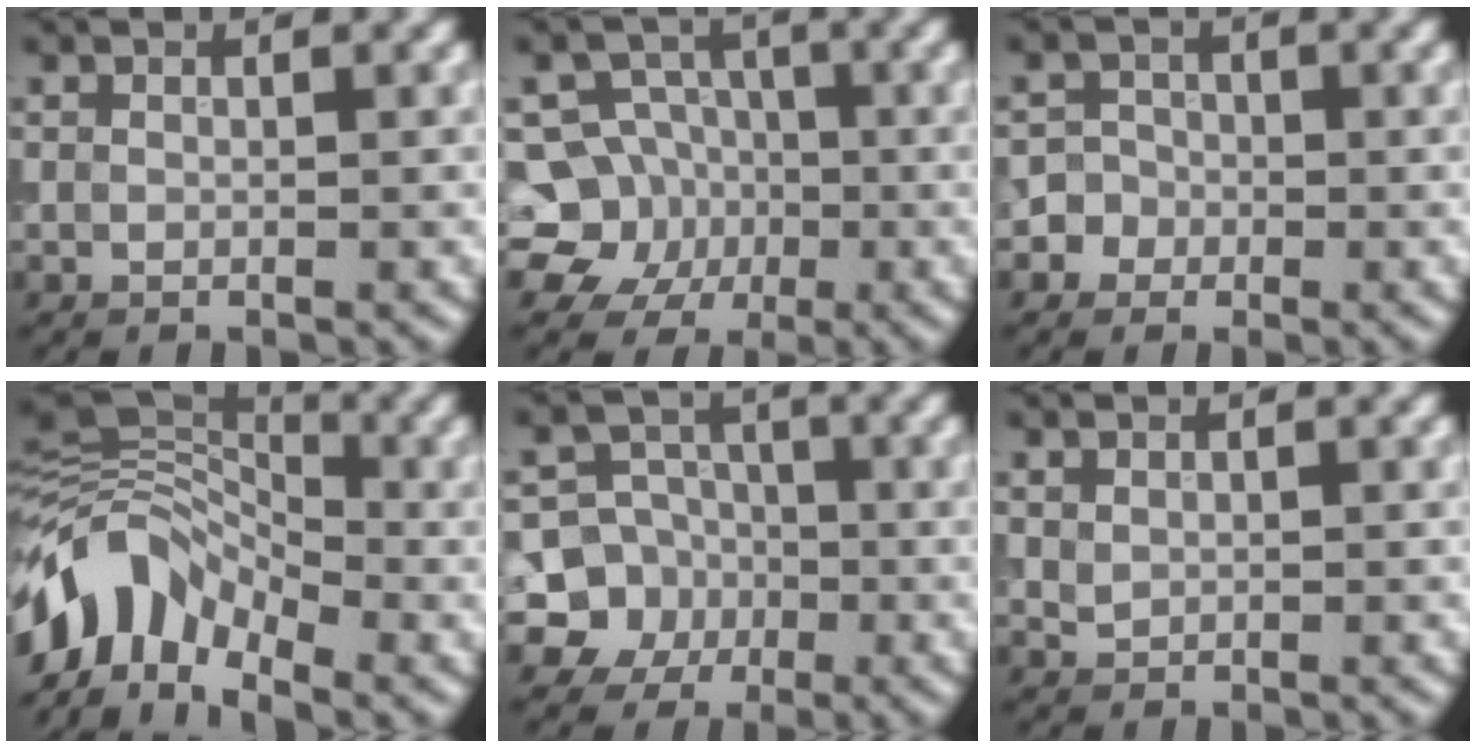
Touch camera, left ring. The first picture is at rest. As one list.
[{"total": 8.7, "force": [-1.9, 8.1, 2.4], "torque": [-0.036, 0.014, -0.064]}, {"total": 3.4, "force": [-1.4, 3.1, 0.4], "torque": [0.026, 0.008, -0.041]}, {"total": 8.0, "force": [-4.2, 5.0, 4.6], "torque": [-0.079, 0.009, -0.093]}, {"total": 9.0, "force": [-1.9, 8.7, 1.5], "torque": [-0.037, 0.009, -0.054]}, {"total": 0.7, "force": [0.3, 0.5, 0.3], "torque": [-0.006, -0.002, 0.009]}]